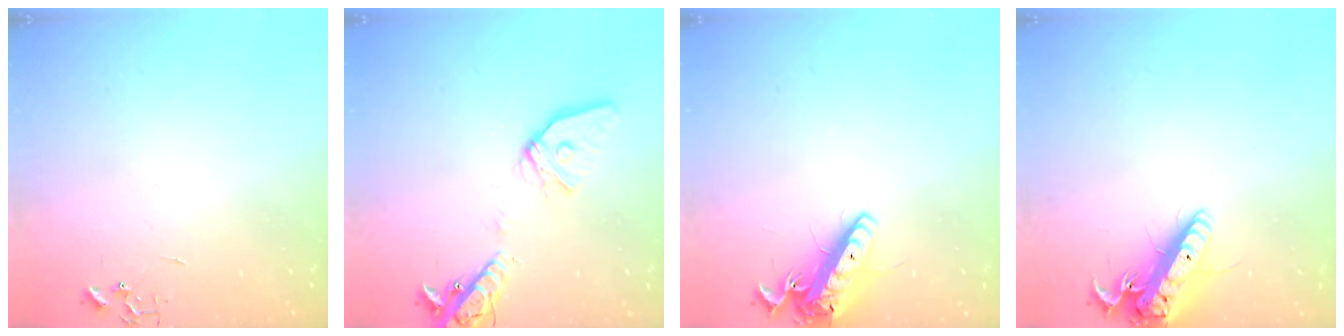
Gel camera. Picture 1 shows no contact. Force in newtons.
{"total": 15.2, "press": 14.9, "slide": 3.0}
{"total": 14.0, "press": 13.8, "slide": 2.7}
{"total": 16.4, "press": 16.1, "slide": 3.0}